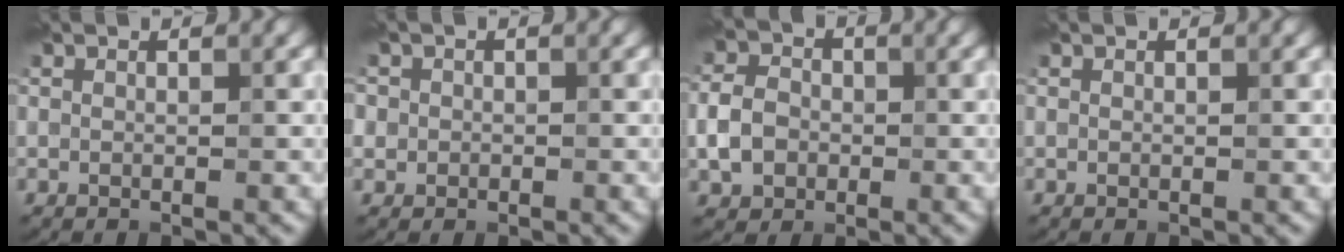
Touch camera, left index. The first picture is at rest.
{"total": 2.4, "force": [0.6, 2.2, 0.7], "torque": [0.007, 0.018, -0.007]}
{"total": 3.6, "force": [-0.9, 3.0, 1.8], "torque": [-0.040, 0.005, -0.021]}
{"total": 0.0}